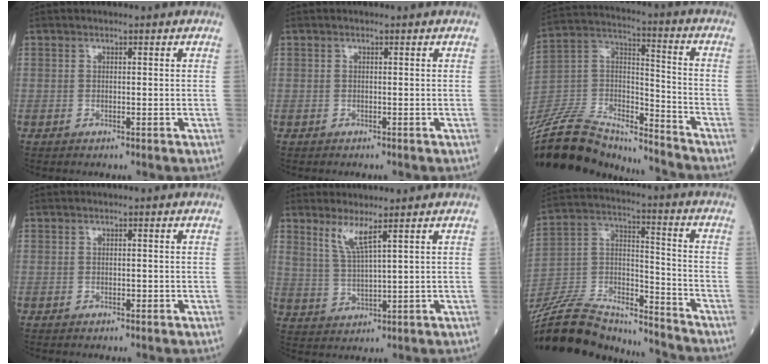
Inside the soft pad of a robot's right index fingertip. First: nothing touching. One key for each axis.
{"total": 0.0}
{"total": 23.3, "fx": -21.6, "fy": 4.9, "fz": 7.4, "tx": -0.182, "ty": 0.010, "tz": -0.375}
{"total": 0.6, "fx": -0.2, "fy": 0.2, "fz": 0.5, "tx": -0.005, "ty": 0.001, "tz": -0.002}
{"total": 4.3, "fx": 3.0, "fy": -0.1, "fz": 3.1, "tx": -0.068, "ty": -0.011, "tz": 0.067}
{"total": 22.0, "fx": -20.6, "fy": 3.7, "fz": 6.6, "tx": -0.165, "ty": 0.007, "tz": -0.357}